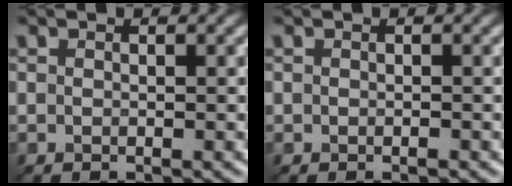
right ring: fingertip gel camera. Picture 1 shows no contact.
{"total": 0.6, "force": [-0.5, -0.2, -0.2], "torque": [0.002, 0.002, -0.002]}